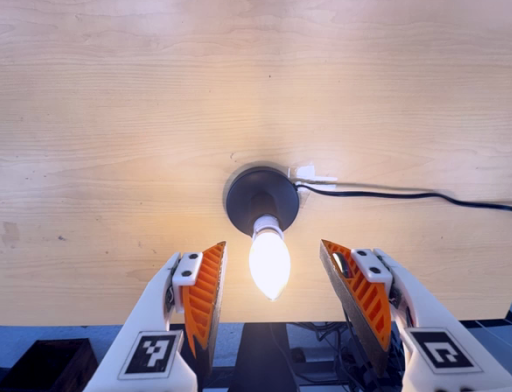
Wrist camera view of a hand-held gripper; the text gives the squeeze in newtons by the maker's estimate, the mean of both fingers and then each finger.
{"total": 0.0}